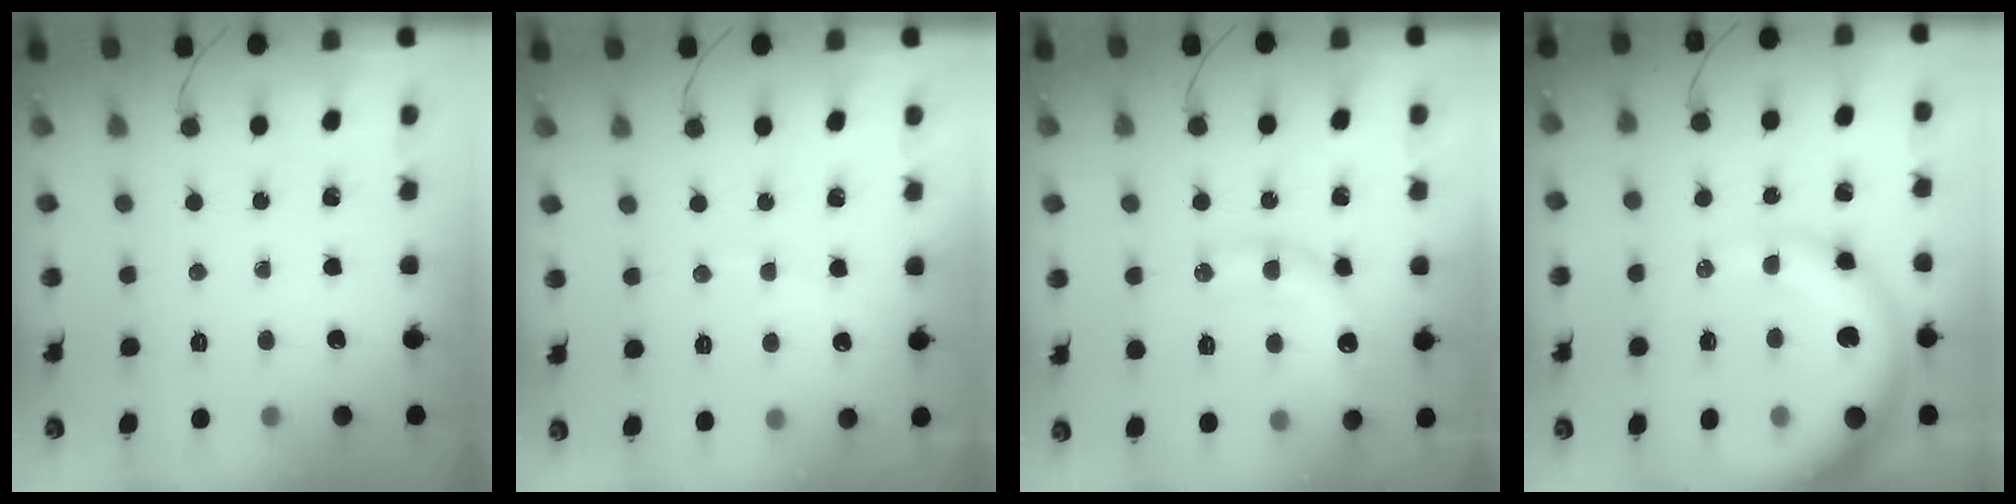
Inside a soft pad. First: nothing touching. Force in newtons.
{"total": 5.9, "press": 5.8, "slide": 1.0}
{"total": 15.0, "press": 14.9, "slide": 1.6}
{"total": 14.9, "press": 14.5, "slide": 3.5}